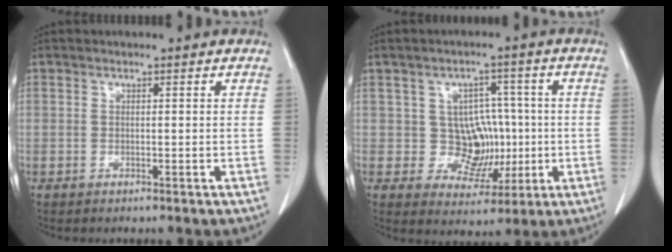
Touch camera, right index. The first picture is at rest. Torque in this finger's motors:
{"motor_torque": [0.10, -0.02, 0.06, 0.00]}